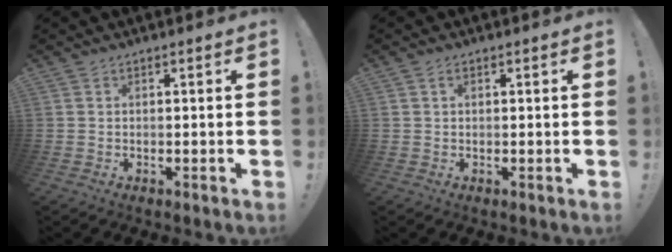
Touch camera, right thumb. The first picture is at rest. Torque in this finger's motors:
{"motor_torque": [-0.37, 0.16, -0.15, 0.06, 0.08]}